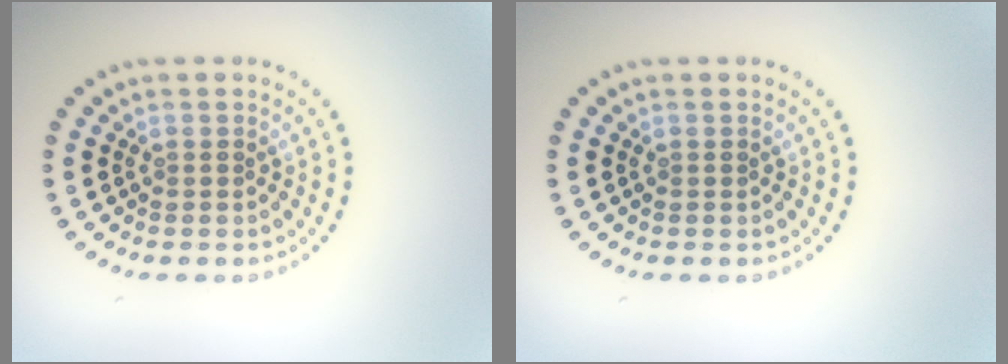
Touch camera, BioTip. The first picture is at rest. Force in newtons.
{"total": 0.0}